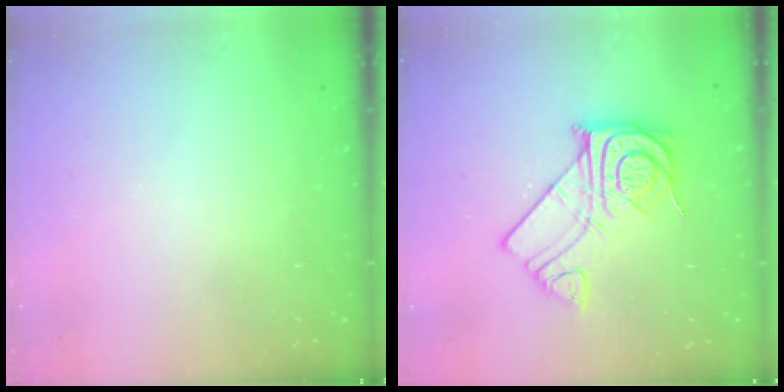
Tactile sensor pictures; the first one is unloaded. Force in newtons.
{"total": 14.3, "press": 14.3, "slide": 1.3}